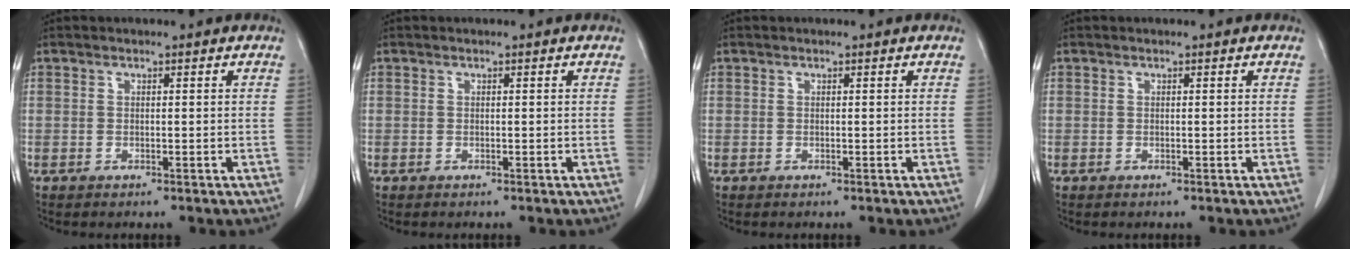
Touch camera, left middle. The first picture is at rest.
{"total": 0.0}
{"total": 0.0}
{"total": 0.0}